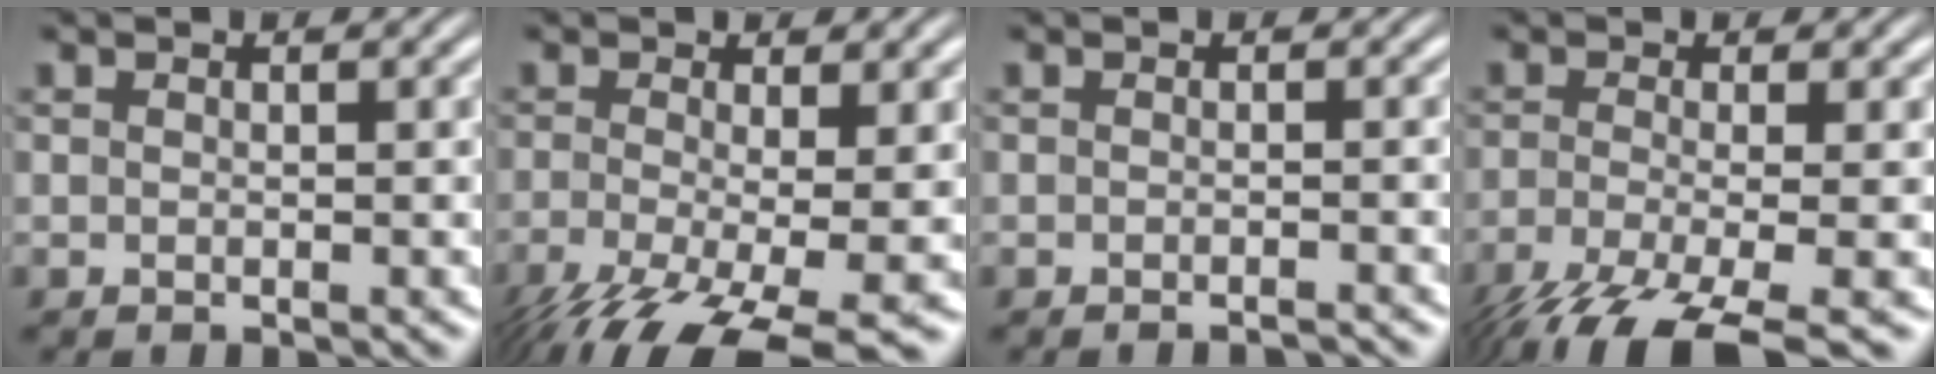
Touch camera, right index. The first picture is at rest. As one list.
[{"total": 8.8, "force": [-5.6, 3.3, 6.0], "torque": [-0.115, -0.061, -0.056]}, {"total": 1.6, "force": [-1.6, -0.1, 0.2], "torque": [-0.006, -0.004, -0.024]}, {"total": 8.0, "force": [-5.5, 2.7, 5.1], "torque": [-0.101, -0.044, -0.064]}]